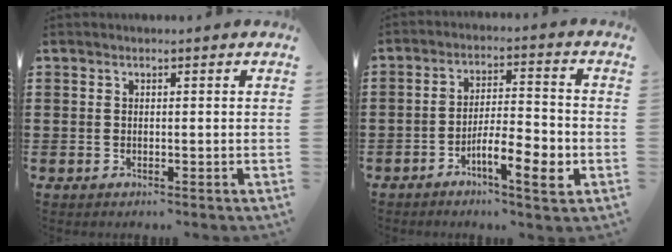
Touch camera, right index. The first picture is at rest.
{"total": 8.1, "force": [-3.7, 2.1, 6.8], "torque": [-0.115, 0.002, -0.064]}